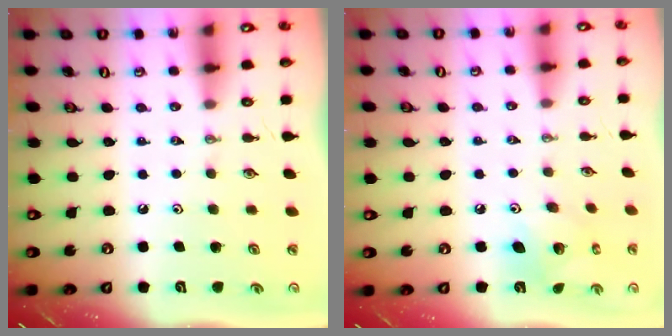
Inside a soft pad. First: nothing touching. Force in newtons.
{"total": 8.6, "press": 8.5, "slide": 0.6}